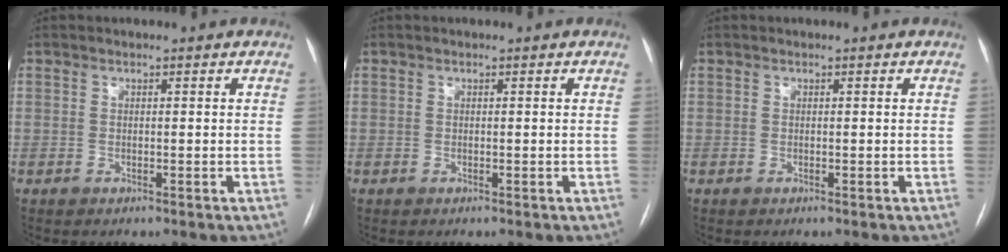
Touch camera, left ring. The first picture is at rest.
{"total": 0.0}
{"total": 0.0}